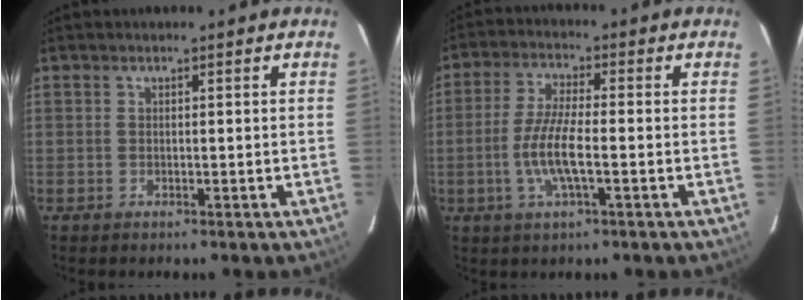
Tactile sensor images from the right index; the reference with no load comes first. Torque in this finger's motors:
{"motor_torque": [1.37, -0.50, 0.74, 0.20]}